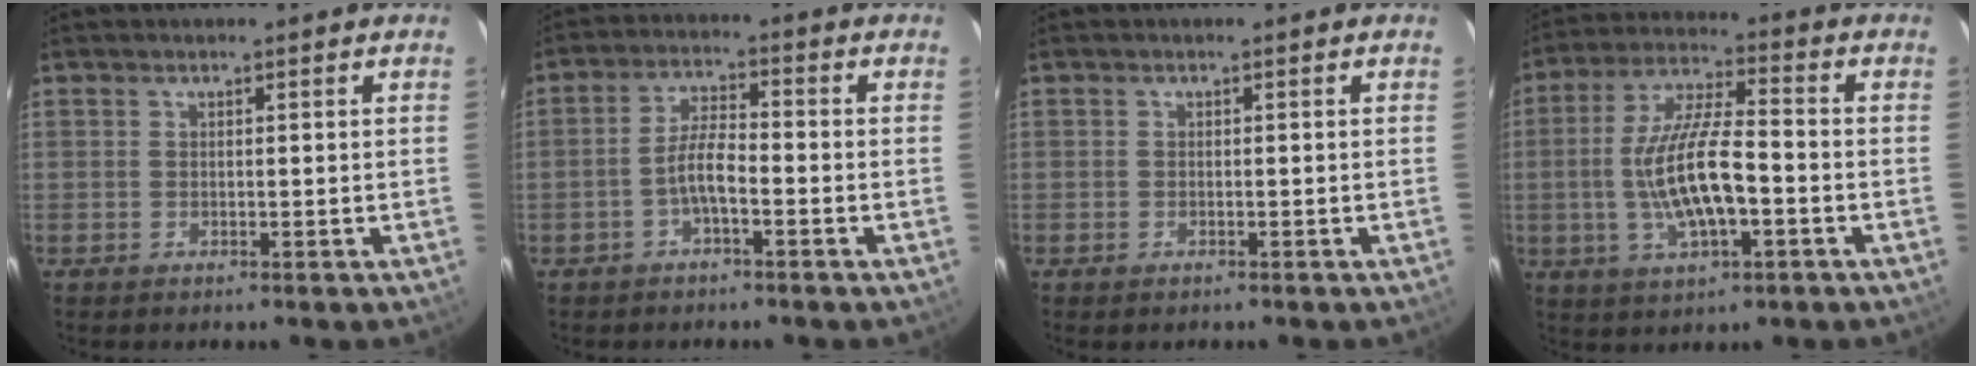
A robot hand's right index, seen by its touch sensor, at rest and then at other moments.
{"total": 4.7, "force": [-2.1, 1.1, 4.1], "torque": [-0.084, 0.009, -0.041]}
{"total": 0.9, "force": [-0.6, 0.5, 0.1], "torque": [-0.003, -0.002, -0.011]}
{"total": 13.4, "force": [-2.9, 4.0, 12.5], "torque": [-0.251, -0.003, -0.047]}